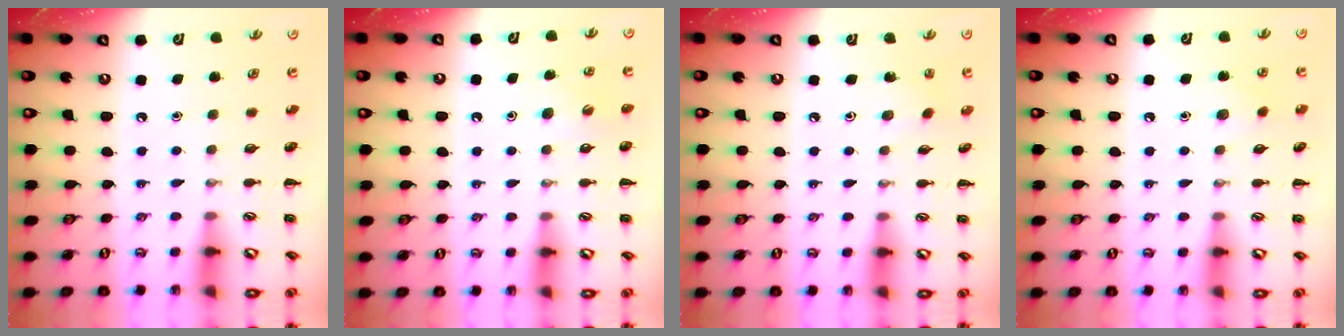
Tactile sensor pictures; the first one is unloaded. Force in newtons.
{"total": 4.4, "press": 4.2, "slide": 1.4}
{"total": 2.7, "press": 2.6, "slide": 0.8}
{"total": 6.1, "press": 5.8, "slide": 1.8}